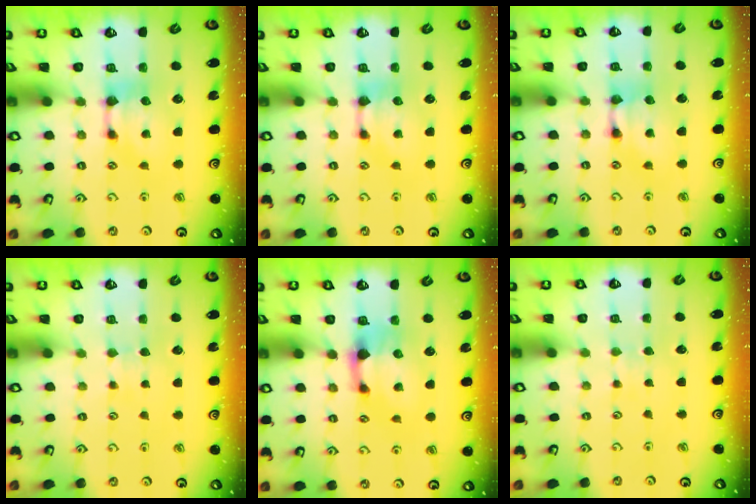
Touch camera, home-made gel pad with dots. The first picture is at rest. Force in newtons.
{"total": 0.0}
{"total": 1.8, "press": 1.8, "slide": 0.2}
{"total": 2.5, "press": 2.5, "slide": 0.3}
{"total": 1.6, "press": 1.0, "slide": 1.3}
{"total": 3.8, "press": 3.7, "slide": 0.4}